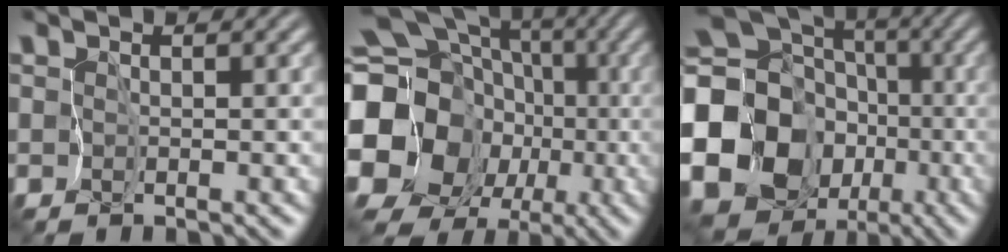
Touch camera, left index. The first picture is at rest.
{"total": 23.9, "force": [-3.6, 21.7, 9.3], "torque": [-0.192, -0.009, -0.097]}
{"total": 20.5, "force": [-5.2, 17.9, 8.6], "torque": [-0.184, -0.009, -0.125]}